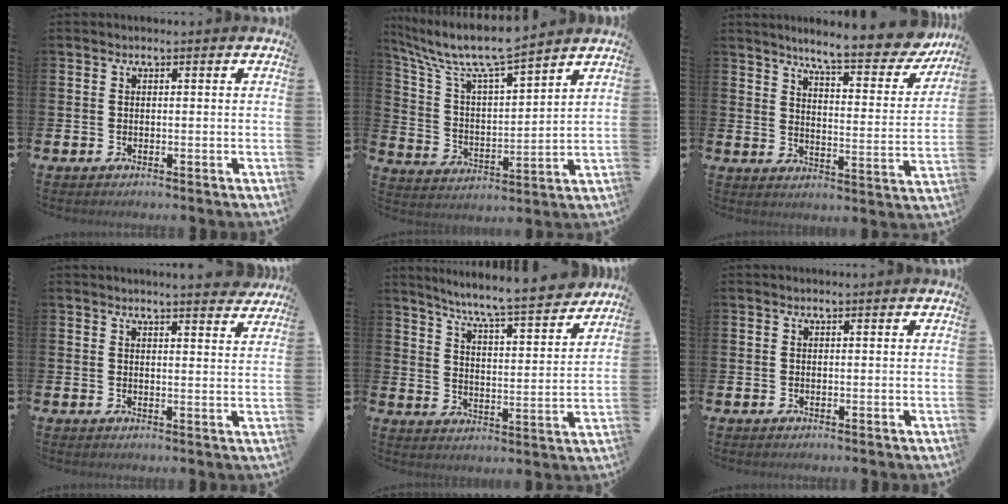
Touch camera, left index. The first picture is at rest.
{"total": 9.4, "force": [8.5, 1.1, 3.9], "torque": [-0.113, -0.051, 0.146]}
{"total": 8.4, "force": [7.6, 0.8, 3.4], "torque": [-0.074, -0.058, 0.127]}
{"total": 3.7, "force": [3.7, -0.4, 0.3], "torque": [-0.004, -0.024, 0.065]}
{"total": 7.7, "force": [7.2, -0.2, 2.7], "torque": [-0.075, -0.059, 0.121]}
{"total": 0.0}